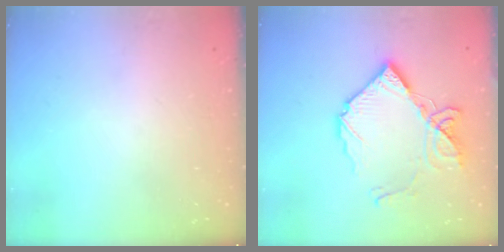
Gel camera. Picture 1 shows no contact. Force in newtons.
{"total": 15.9, "press": 15.8, "slide": 2.0}